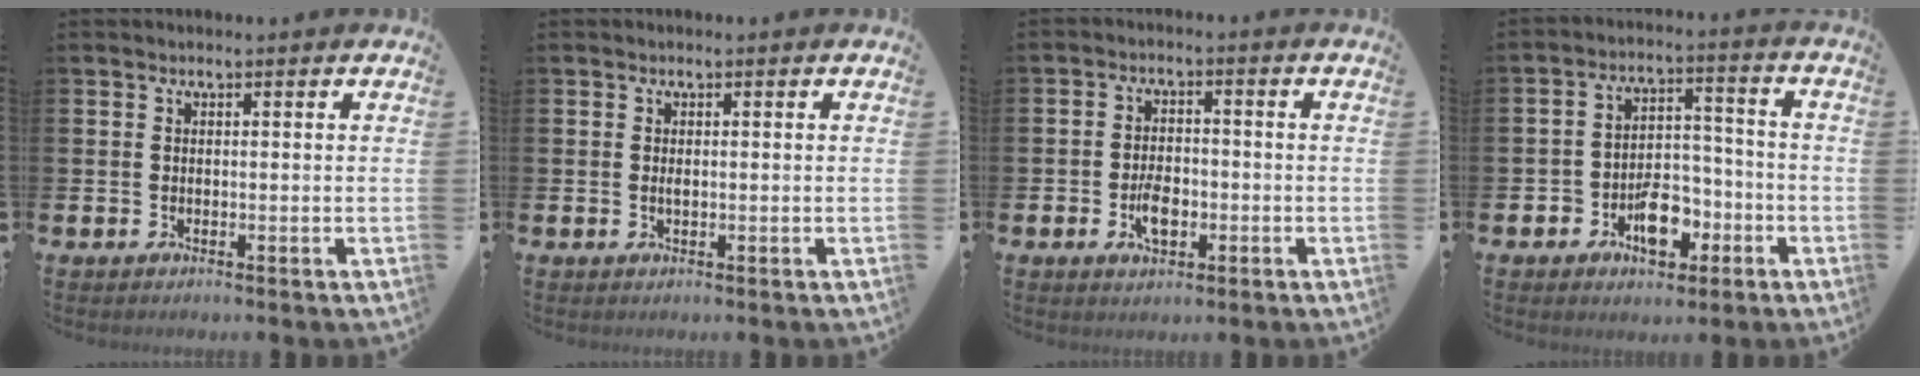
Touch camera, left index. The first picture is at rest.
{"total": 0.5, "force": [0.1, 0.2, 0.5], "torque": [-0.008, 0.000, 0.000]}
{"total": 4.2, "force": [-1.3, 2.3, 3.3], "torque": [-0.055, 0.005, -0.022]}
{"total": 7.3, "force": [-3.5, 4.6, 4.5], "torque": [-0.070, 0.021, -0.060]}